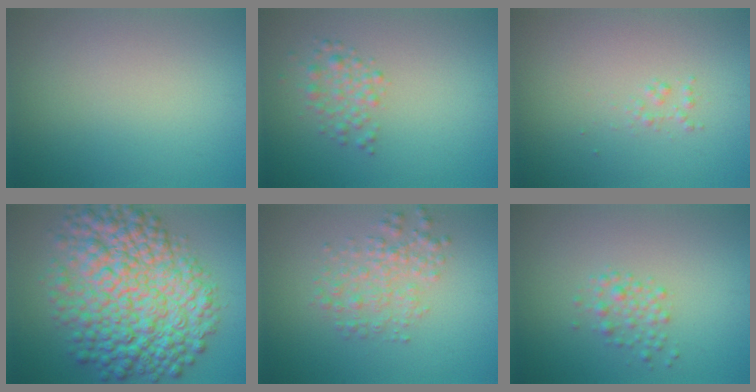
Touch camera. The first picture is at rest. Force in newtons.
{"total": 2.2, "press": 2.2, "slide": 0.1}
{"total": 0.7, "press": 0.7, "slide": 0.0}
{"total": 12.1, "press": 12.1, "slide": 0.1}
{"total": 2.9, "press": 2.9, "slide": 0.1}
{"total": 1.7, "press": 1.7, "slide": 0.1}